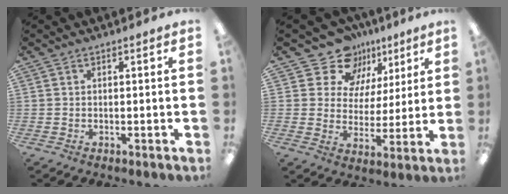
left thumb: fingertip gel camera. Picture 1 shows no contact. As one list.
[{"total": 13.6, "force": [8.9, 9.8, 2.9], "torque": [-0.059, -0.062, 0.171]}]